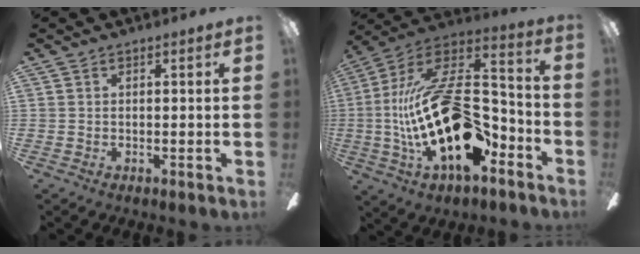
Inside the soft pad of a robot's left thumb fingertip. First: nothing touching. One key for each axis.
{"total": 27.4, "fx": -4.2, "fy": 13.2, "fz": 23.6, "tx": -0.480, "ty": 0.021, "tz": -0.067}